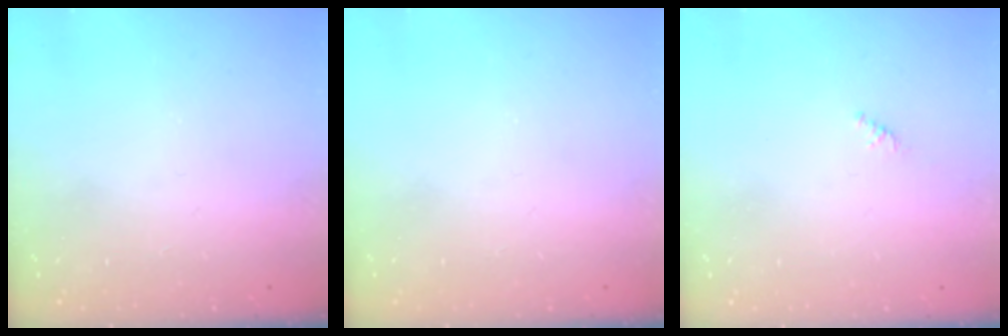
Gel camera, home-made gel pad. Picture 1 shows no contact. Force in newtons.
{"total": 0.0}
{"total": 0.8, "press": 0.7, "slide": 0.4}